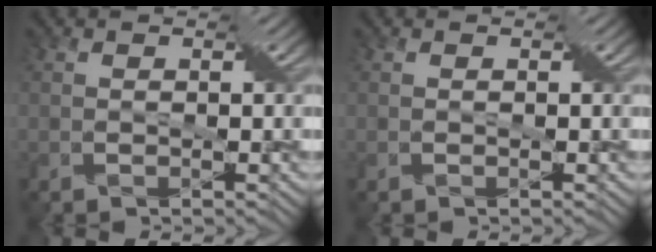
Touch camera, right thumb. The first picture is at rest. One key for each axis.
{"total": 0.0}